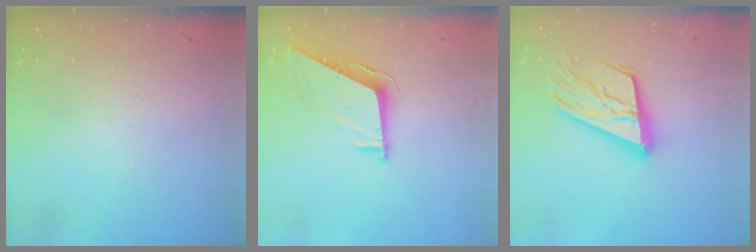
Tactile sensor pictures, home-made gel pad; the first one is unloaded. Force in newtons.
{"total": 7.5, "press": 7.5, "slide": 0.1}
{"total": 19.1, "press": 19.0, "slide": 2.5}